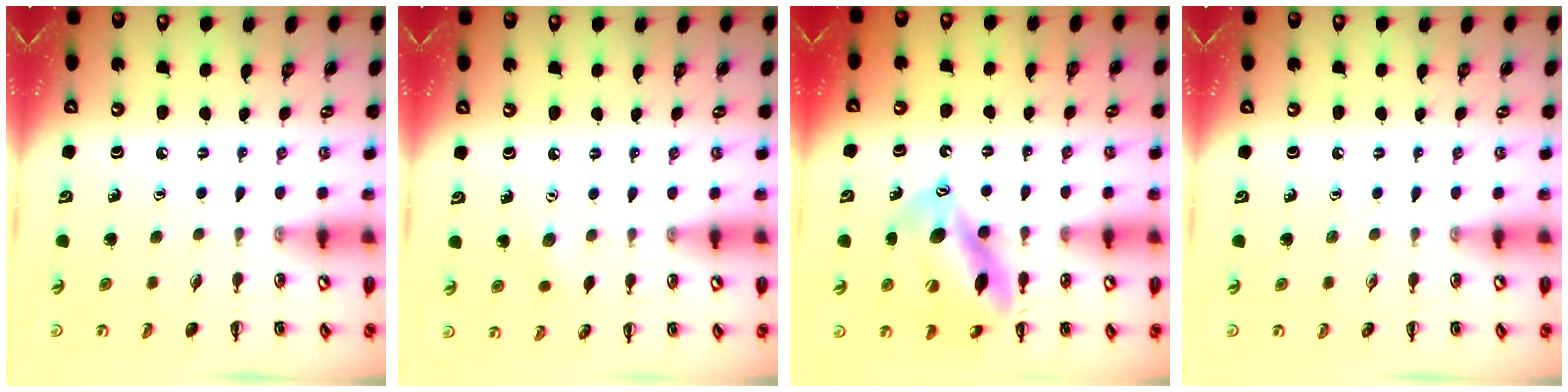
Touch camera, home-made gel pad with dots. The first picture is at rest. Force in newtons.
{"total": 3.0, "press": 2.9, "slide": 0.6}
{"total": 14.5, "press": 13.9, "slide": 4.3}
{"total": 0.0}